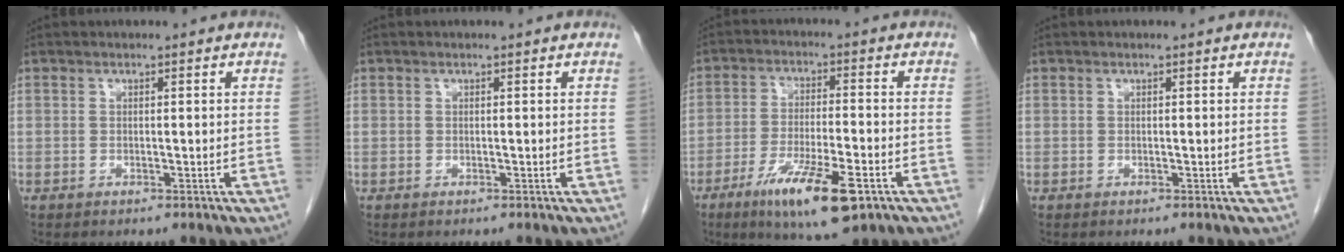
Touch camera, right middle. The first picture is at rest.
{"total": 0.0}
{"total": 12.0, "force": [-6.3, 2.0, 10.0], "torque": [-0.180, -0.026, -0.100]}
{"total": 0.0}